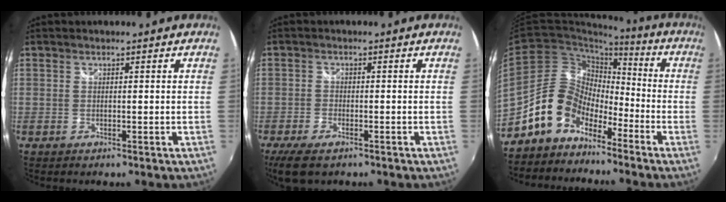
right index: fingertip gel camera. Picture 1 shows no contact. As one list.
[{"total": 6.7, "force": [-4.6, 2.6, 4.1], "torque": [-0.102, -0.021, -0.082]}, {"total": 11.6, "force": [-8.1, 7.2, 4.2], "torque": [-0.078, 0.036, -0.152]}]